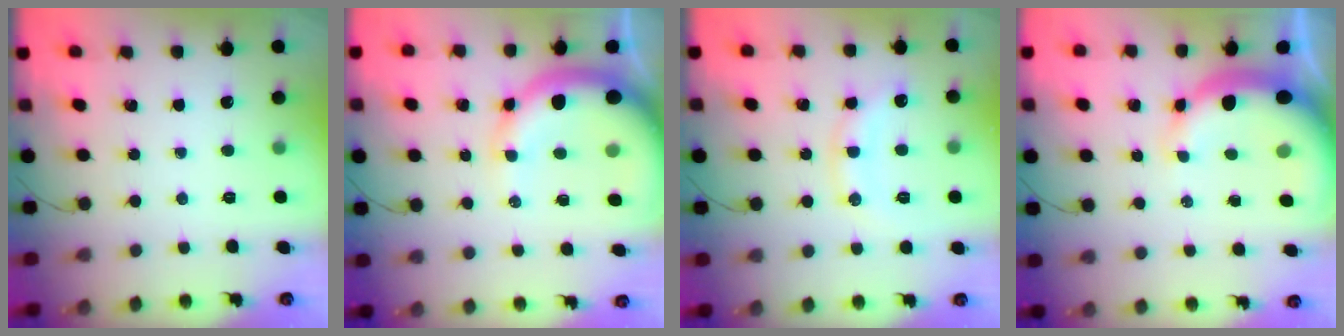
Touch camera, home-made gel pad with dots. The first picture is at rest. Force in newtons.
{"total": 15.4, "press": 15.0, "slide": 3.4}
{"total": 11.0, "press": 11.0, "slide": 0.6}
{"total": 10.6, "press": 10.3, "slide": 2.3}